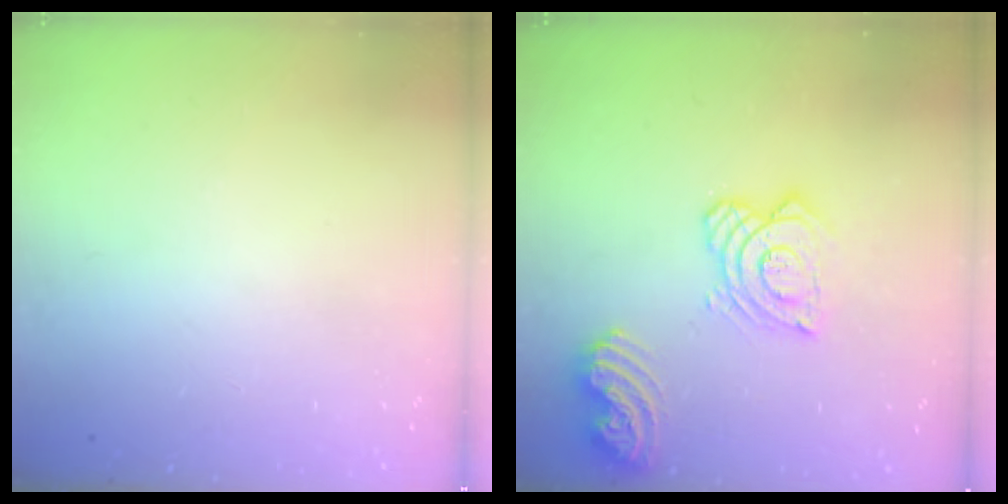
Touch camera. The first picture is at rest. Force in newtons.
{"total": 15.7, "press": 15.6, "slide": 1.6}